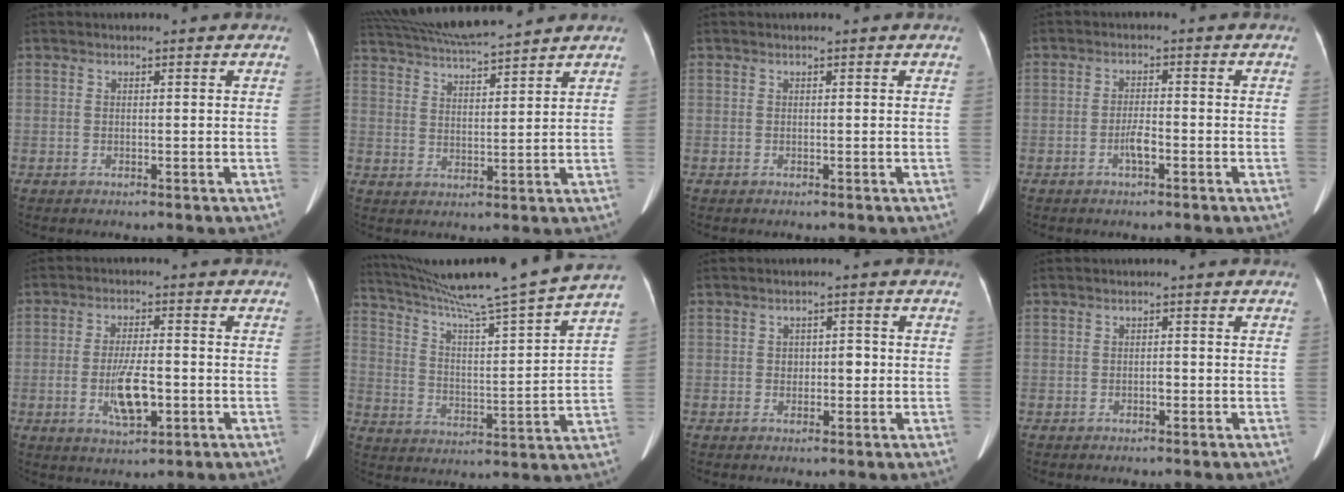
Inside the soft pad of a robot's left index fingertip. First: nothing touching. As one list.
[{"total": 12.7, "force": [11.7, 0.3, 5.1], "torque": [-0.108, 0.020, 0.196]}, {"total": 0.0}, {"total": 2.6, "force": [-1.3, 0.4, 2.2], "torque": [-0.042, 0.000, -0.025]}, {"total": 6.9, "force": [-1.9, 2.0, 6.4], "torque": [-0.122, -0.005, -0.028]}, {"total": 21.4, "force": [18.7, -2.4, 10.2], "torque": [-0.176, -0.035, 0.275]}, {"total": 2.4, "force": [-0.1, 1.5, 1.8], "torque": [-0.025, 0.010, 0.001]}, {"total": 0.7, "force": [-0.4, 0.3, 0.5], "torque": [-0.008, 0.001, -0.007]}]